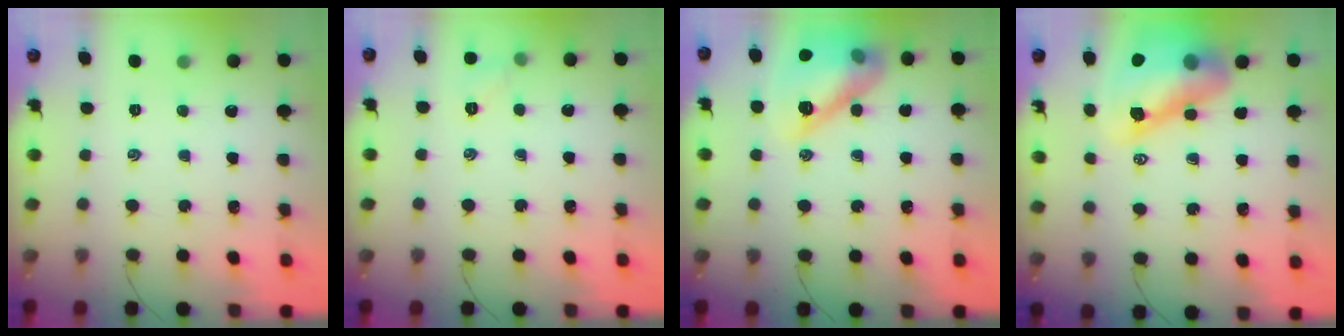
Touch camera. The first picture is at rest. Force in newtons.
{"total": 5.0, "press": 4.7, "slide": 1.5}
{"total": 16.2, "press": 16.1, "slide": 2.0}
{"total": 15.3, "press": 14.6, "slide": 4.3}